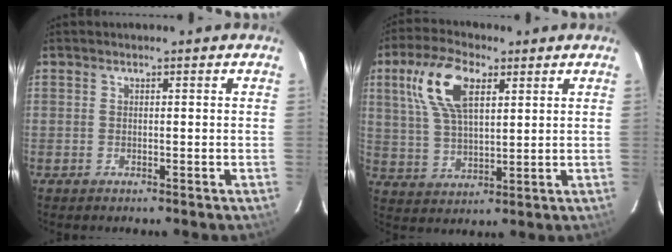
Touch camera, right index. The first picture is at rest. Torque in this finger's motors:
{"motor_torque": [0.51, 0.35, 0.44, 0.11]}